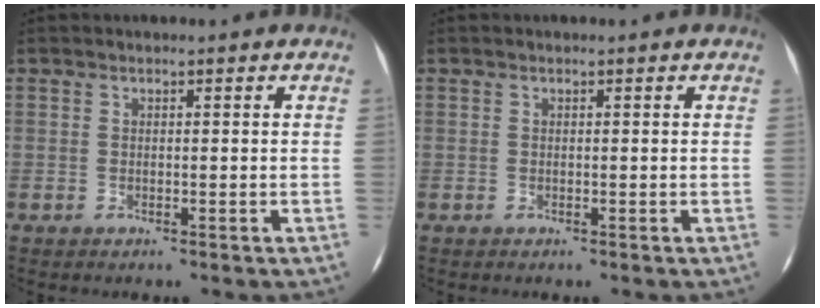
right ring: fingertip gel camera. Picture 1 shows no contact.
{"total": 0.0}